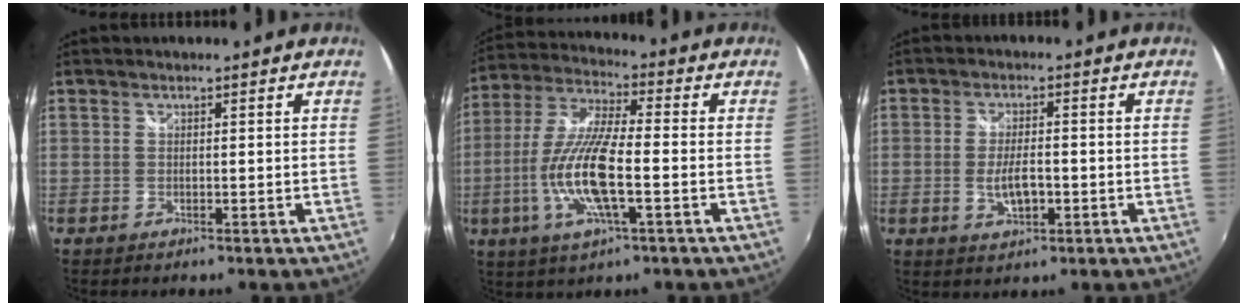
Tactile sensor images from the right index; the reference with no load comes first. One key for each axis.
{"total": 14.4, "fx": -3.5, "fy": 3.2, "fz": 13.6, "tx": -0.279, "ty": -0.010, "tz": -0.068}
{"total": 5.2, "fx": -1.2, "fy": 2.2, "fz": 4.5, "tx": -0.089, "ty": -0.005, "tz": -0.019}